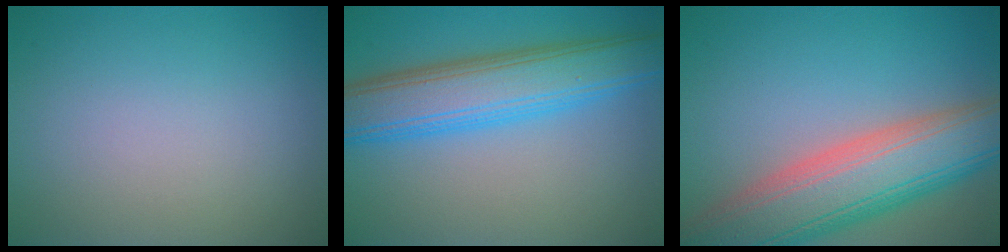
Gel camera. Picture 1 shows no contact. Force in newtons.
{"total": 7.8, "press": 7.8, "slide": 0.1}
{"total": 10.8, "press": 10.7, "slide": 0.6}